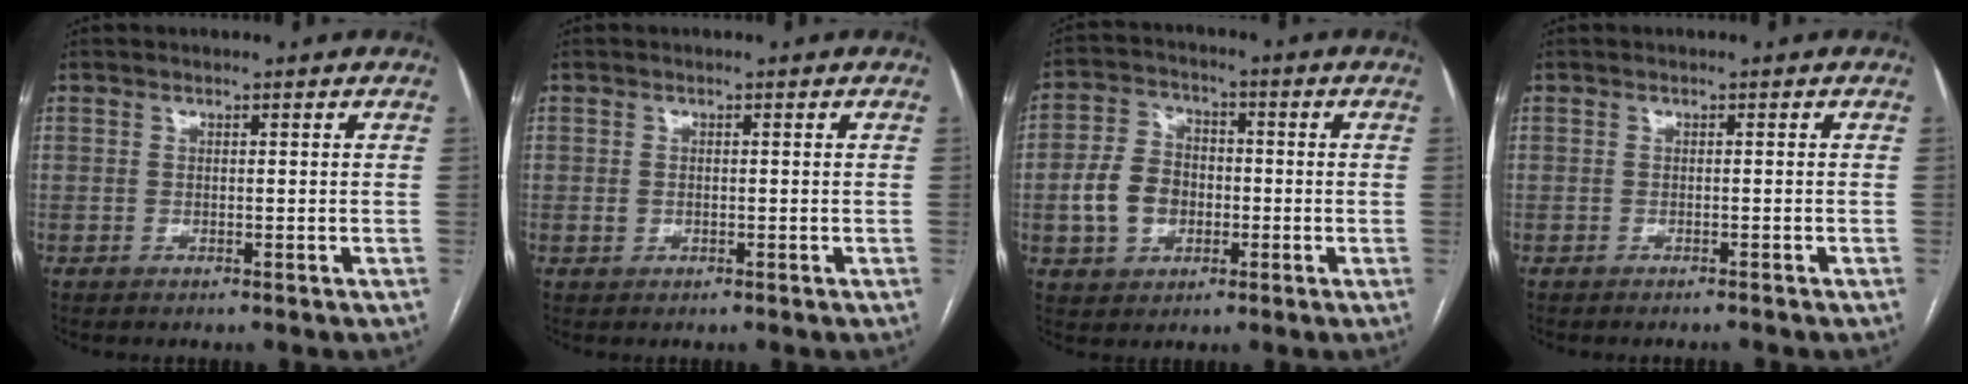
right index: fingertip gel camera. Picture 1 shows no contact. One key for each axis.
{"total": 1.1, "fx": -0.2, "fy": 0.9, "fz": 0.6, "tx": -0.012, "ty": 0.000, "tz": 0.000}
{"total": 8.6, "fx": -1.6, "fy": 6.5, "fz": 5.4, "tx": -0.123, "ty": 0.023, "tz": -0.025}
{"total": 1.0, "fx": -0.9, "fy": -0.2, "fz": 0.2, "tx": -0.006, "ty": -0.001, "tz": -0.011}